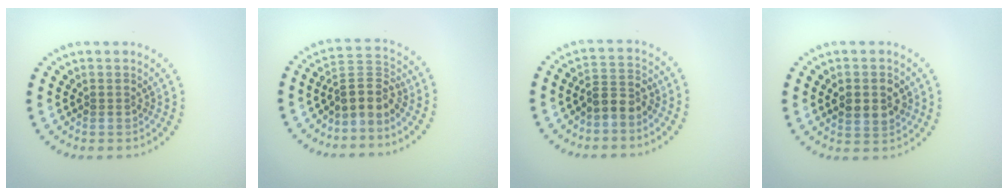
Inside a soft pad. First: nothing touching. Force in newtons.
{"total": 3.3, "press": 2.7, "slide": 1.9}
{"total": 2.5, "press": 2.2, "slide": 1.2}
{"total": 3.2, "press": 3.2, "slide": 0.5}